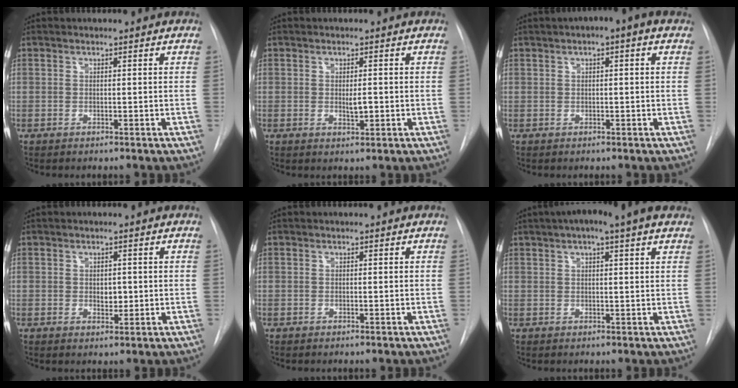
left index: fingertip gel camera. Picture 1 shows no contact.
{"total": 1.8, "force": [-0.1, 0.5, 1.7], "torque": [-0.031, -0.004, 0.000]}
{"total": 3.5, "force": [1.5, 0.6, 3.2], "torque": [-0.047, 0.017, 0.016]}
{"total": 1.8, "force": [0.1, 1.2, 1.4], "torque": [-0.021, -0.004, 0.005]}
{"total": 0.0}
{"total": 9.4, "force": [6.5, 1.2, 6.6], "torque": [-0.104, 0.039, 0.085]}